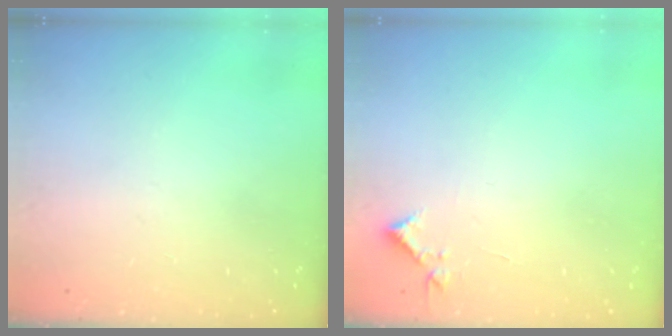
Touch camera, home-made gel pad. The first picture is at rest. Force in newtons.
{"total": 3.6, "press": 3.6, "slide": 0.5}